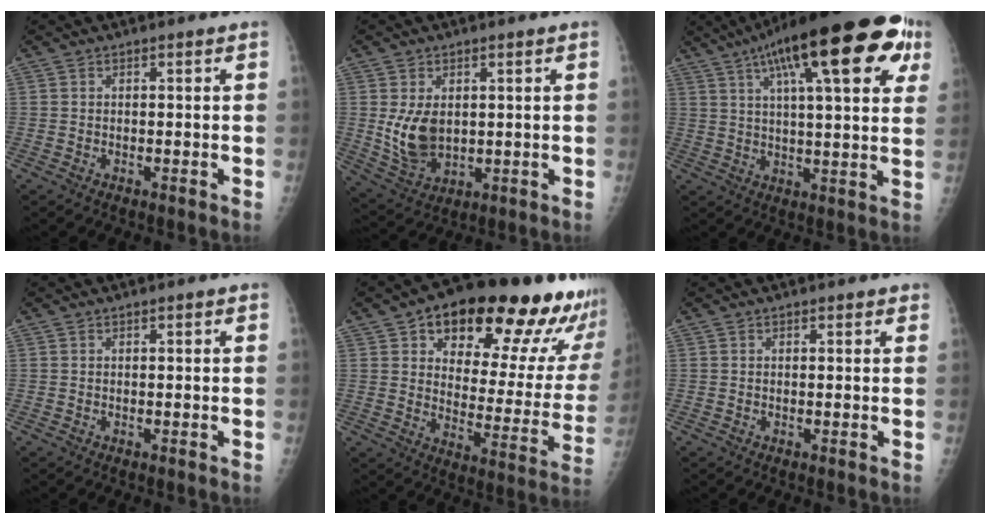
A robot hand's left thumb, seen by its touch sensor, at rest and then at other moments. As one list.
[{"total": 8.4, "force": [0.9, 5.6, 6.1], "torque": [-0.099, -0.016, 0.035]}, {"total": 26.2, "force": [12.2, 7.5, 22.0], "torque": [-0.315, 0.010, 0.173]}, {"total": 0.6, "force": [0.3, 0.1, 0.5], "torque": [-0.007, 0.001, 0.004]}, {"total": 27.0, "force": [17.4, 10.6, 17.7], "torque": [-0.202, -0.056, 0.236]}, {"total": 0.9, "force": [0.7, 0.4, 0.4], "torque": [-0.001, -0.002, 0.006]}]